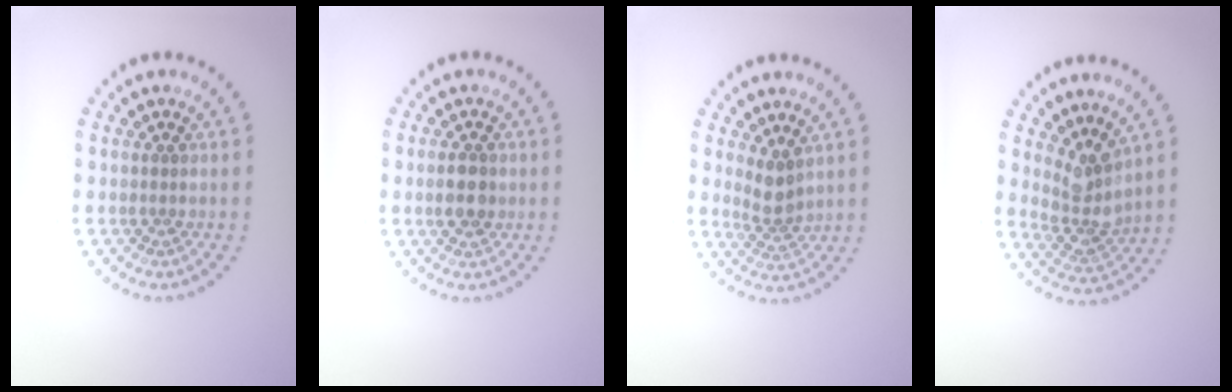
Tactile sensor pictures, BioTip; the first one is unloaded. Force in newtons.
{"total": 3.0, "press": 3.0, "slide": 0.0}
{"total": 2.5, "press": 1.9, "slide": 1.6}
{"total": 3.2, "press": 2.5, "slide": 2.0}